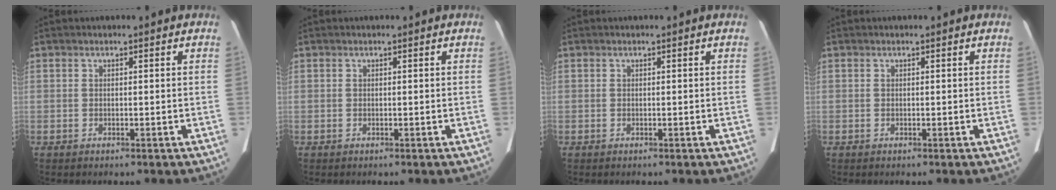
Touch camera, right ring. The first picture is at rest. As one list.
[{"total": 0.0}, {"total": 0.0}, {"total": 0.0}]